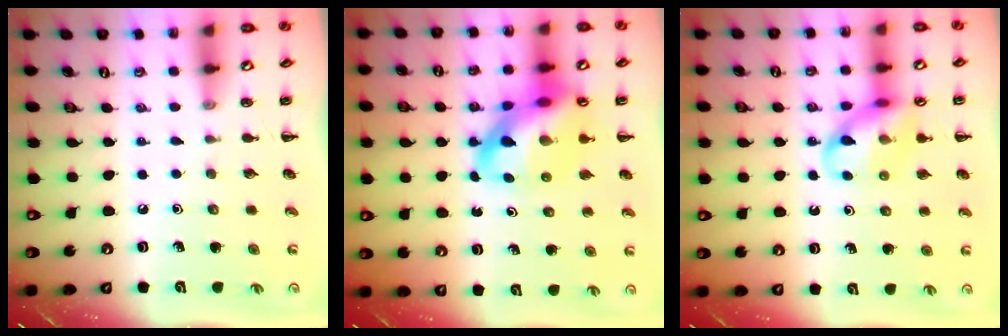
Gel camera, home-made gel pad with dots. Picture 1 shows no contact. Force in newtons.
{"total": 16.0, "press": 15.5, "slide": 4.2}
{"total": 12.6, "press": 12.5, "slide": 1.6}